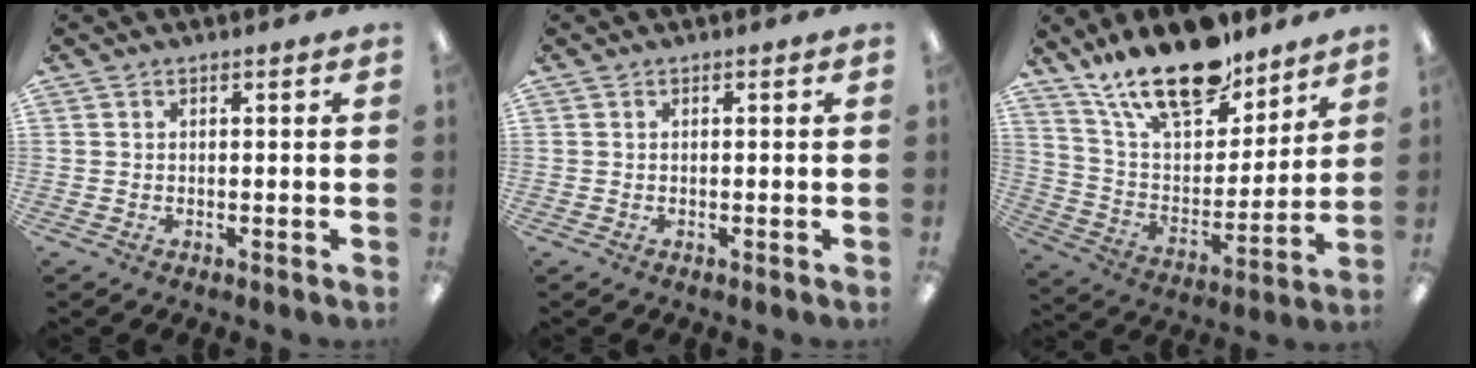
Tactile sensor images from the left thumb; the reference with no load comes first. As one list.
[{"total": 0.0}, {"total": 20.6, "force": [15.5, 8.2, 10.8], "torque": [-0.195, -0.085, 0.272]}]